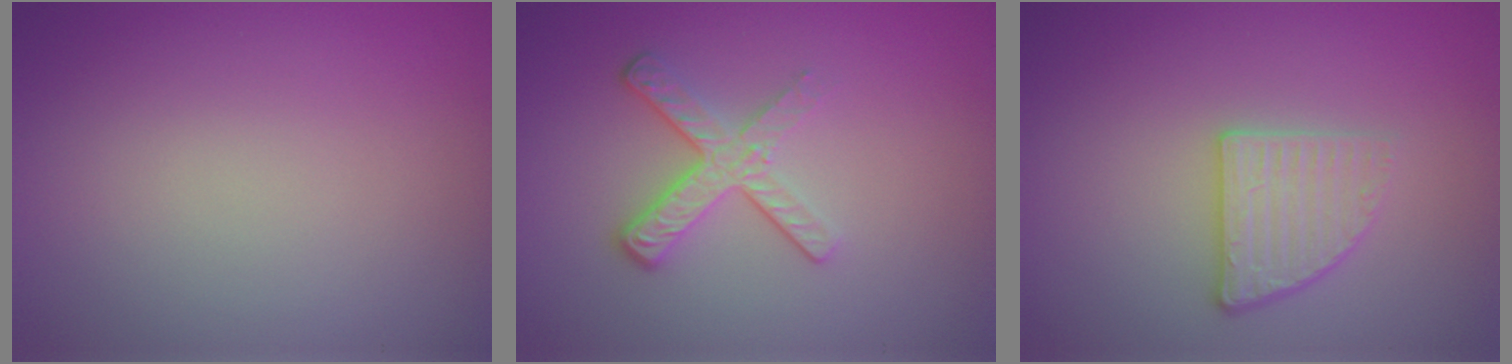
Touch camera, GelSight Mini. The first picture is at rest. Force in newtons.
{"total": 3.6, "press": 2.5, "slide": 2.7}
{"total": 2.6, "press": 2.3, "slide": 1.2}